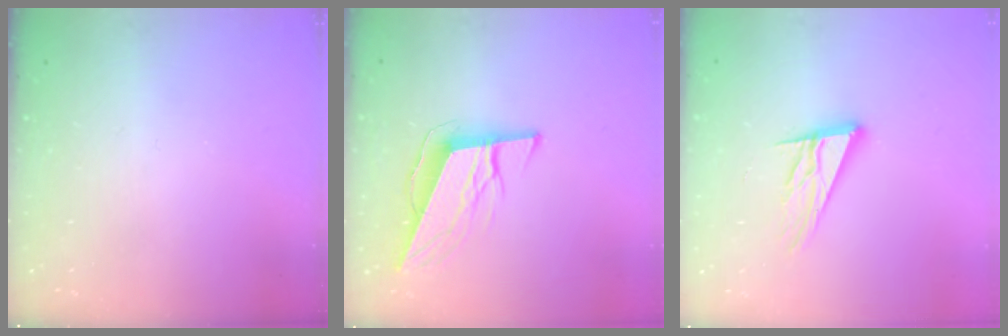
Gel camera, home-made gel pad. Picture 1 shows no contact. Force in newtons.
{"total": 10.7, "press": 10.2, "slide": 3.3}
{"total": 12.4, "press": 12.2, "slide": 2.2}